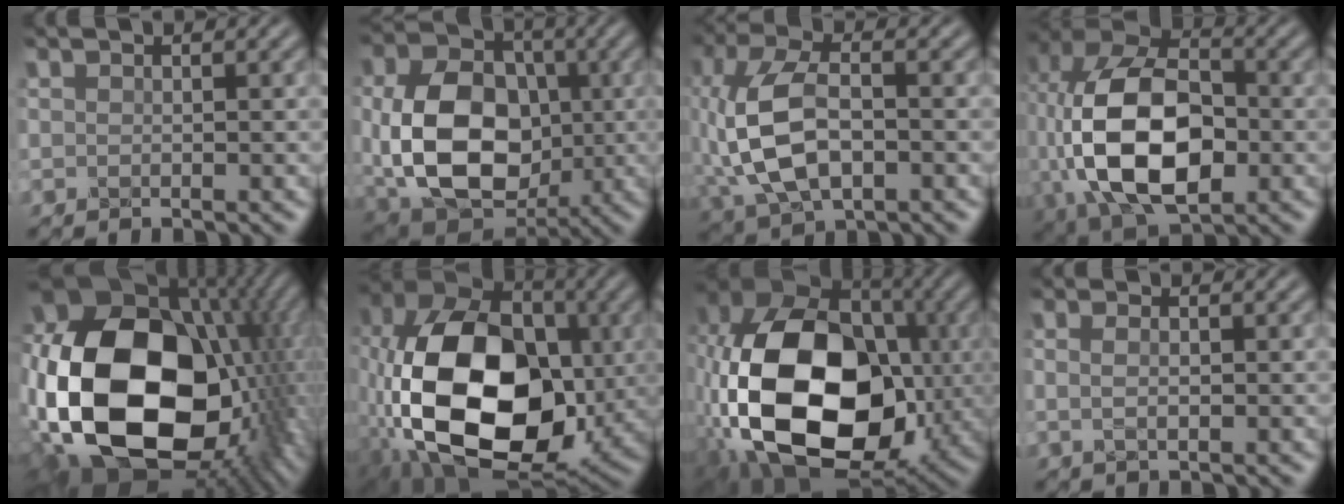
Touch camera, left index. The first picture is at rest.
{"total": 12.4, "force": [-1.5, 8.8, 8.7], "torque": [-0.177, -0.010, -0.032]}
{"total": 9.0, "force": [-1.5, 5.1, 7.2], "torque": [-0.170, 0.000, -0.031]}
{"total": 13.5, "force": [-1.9, 8.1, 10.7], "torque": [-0.223, -0.010, -0.038]}
{"total": 21.5, "force": [-1.5, 14.9, 15.5], "torque": [-0.344, -0.037, -0.004]}
{"total": 16.0, "force": [-2.7, 10.4, 11.9], "torque": [-0.229, -0.016, -0.055]}
{"total": 18.0, "force": [-3.4, 12.1, 12.9], "torque": [-0.256, -0.021, -0.067]}
{"total": 1.2, "force": [-0.3, 0.4, 1.1], "torque": [-0.023, -0.001, -0.002]}